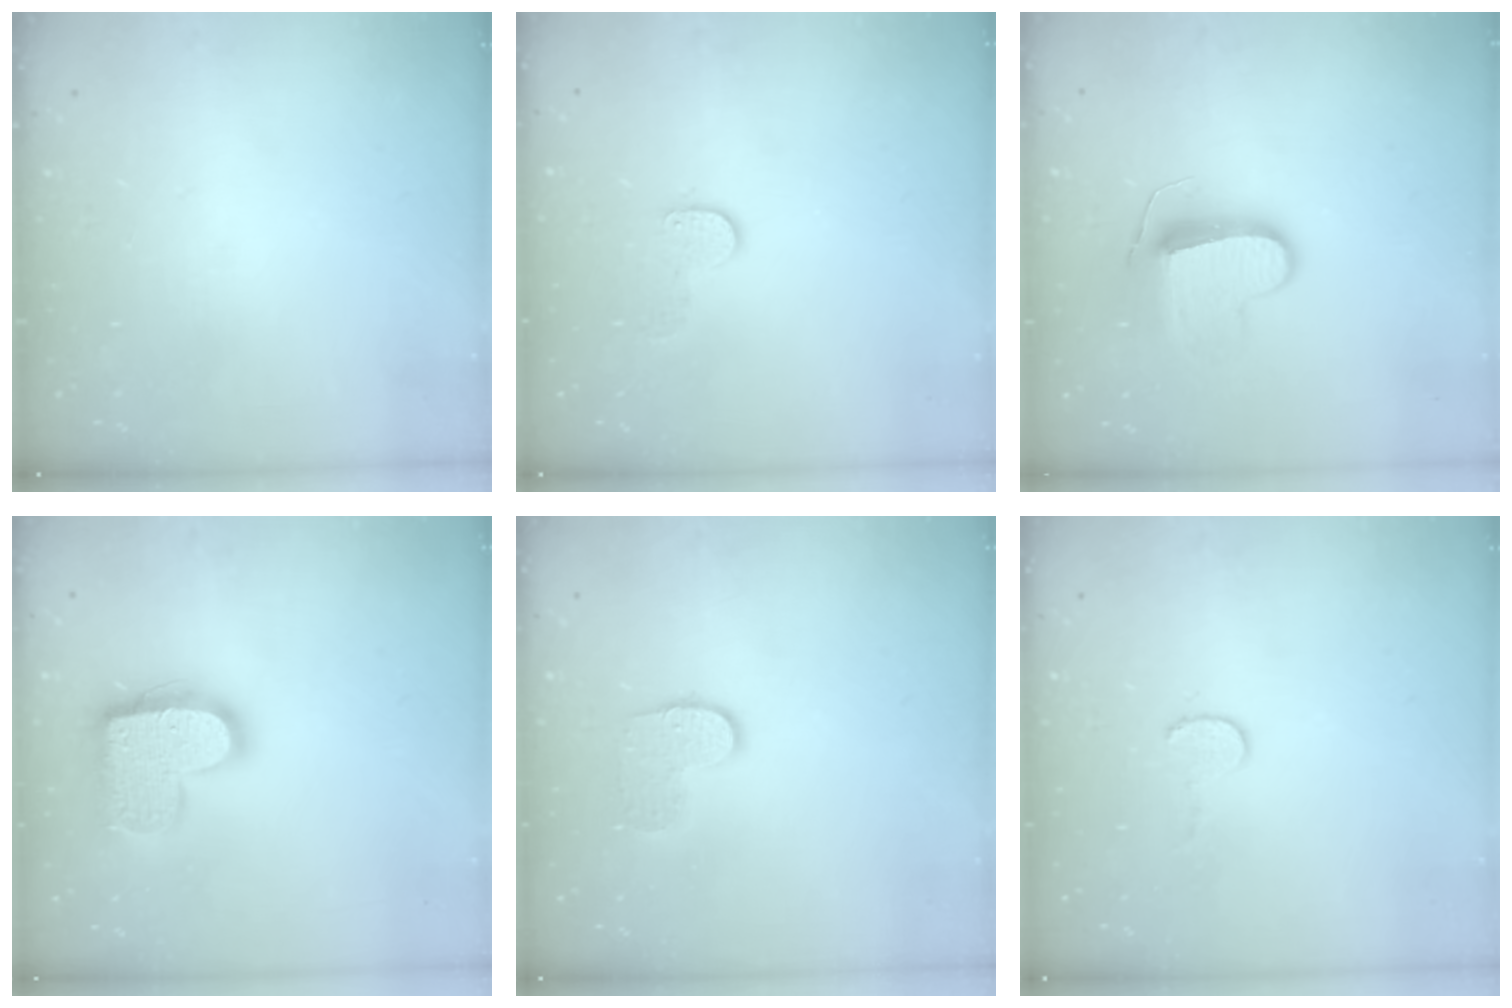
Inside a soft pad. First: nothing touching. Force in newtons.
{"total": 5.6, "press": 5.6, "slide": 0.4}
{"total": 10.4, "press": 10.4, "slide": 0.5}
{"total": 17.2, "press": 17.2, "slide": 0.9}
{"total": 7.3, "press": 7.3, "slide": 0.2}
{"total": 4.5, "press": 4.4, "slide": 0.4}